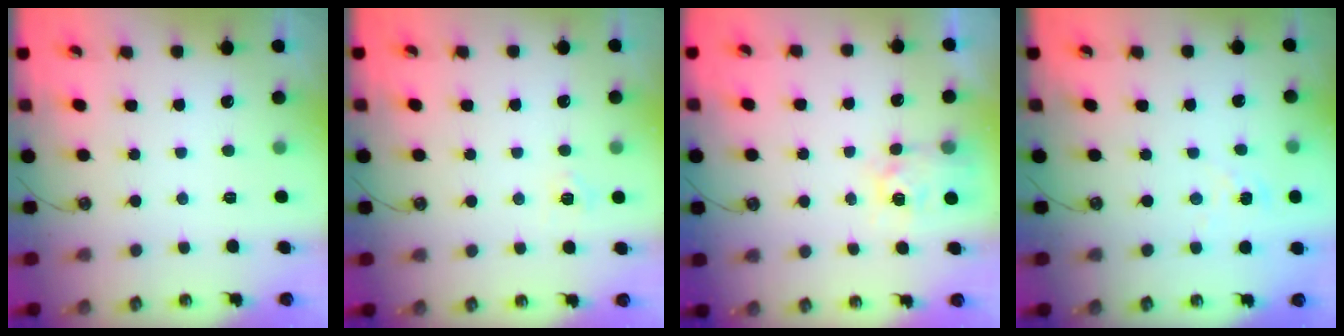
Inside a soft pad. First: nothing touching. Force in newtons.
{"total": 4.2, "press": 4.2, "slide": 0.6}
{"total": 5.0, "press": 5.0, "slide": 0.5}
{"total": 1.0, "press": 1.0, "slide": 0.2}